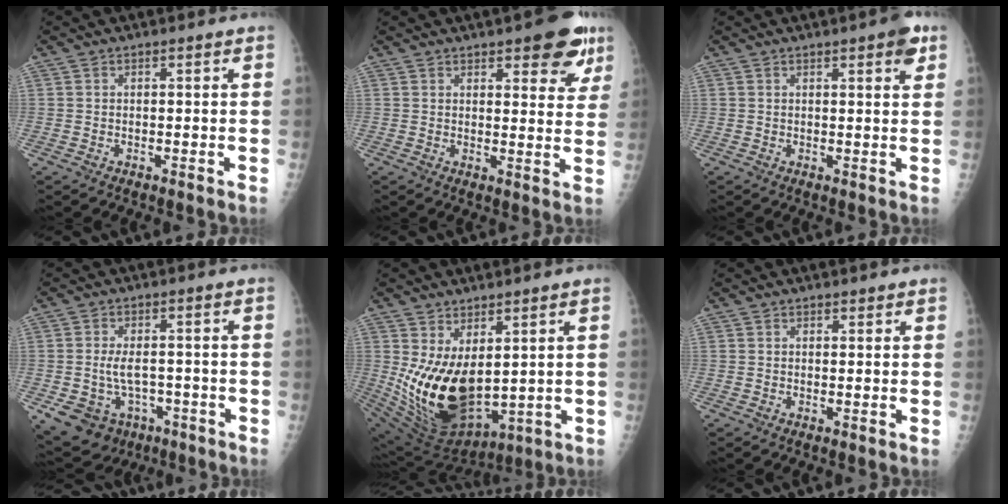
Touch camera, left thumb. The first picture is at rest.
{"total": 9.8, "force": [5.7, 3.6, 7.1], "torque": [-0.052, -0.023, 0.067]}
{"total": 3.8, "force": [2.0, 0.9, 3.1], "torque": [-0.032, -0.006, 0.022]}
{"total": 12.5, "force": [-4.5, 9.4, 6.8], "torque": [-0.130, 0.026, -0.051]}
{"total": 16.6, "force": [2.0, 9.4, 13.5], "torque": [-0.229, -0.044, 0.074]}
{"total": 0.6, "force": [0.5, 0.3, 0.2], "torque": [0.000, -0.004, 0.006]}